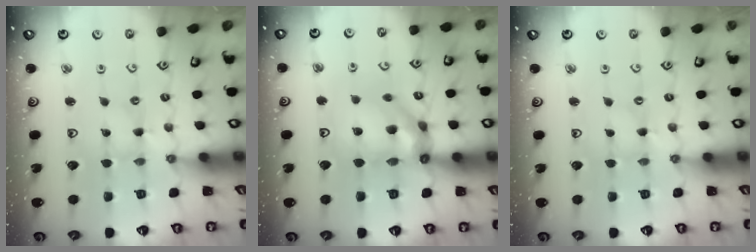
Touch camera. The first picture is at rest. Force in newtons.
{"total": 13.7, "press": 13.6, "slide": 1.8}
{"total": 0.0}